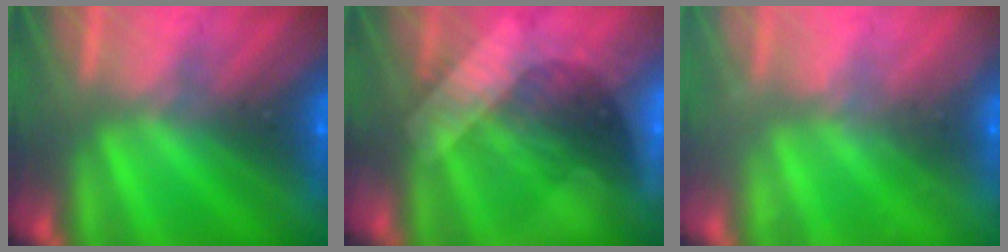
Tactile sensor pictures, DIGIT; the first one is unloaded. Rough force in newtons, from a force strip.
{"total": 3.0}
{"total": 2.3}